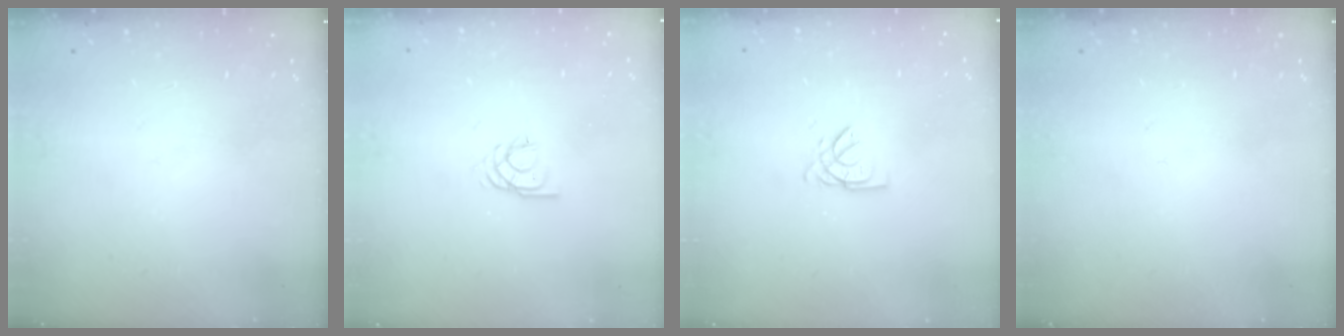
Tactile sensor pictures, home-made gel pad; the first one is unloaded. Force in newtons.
{"total": 2.3, "press": 2.3, "slide": 0.2}
{"total": 2.6, "press": 2.6, "slide": 0.1}
{"total": 0.0}